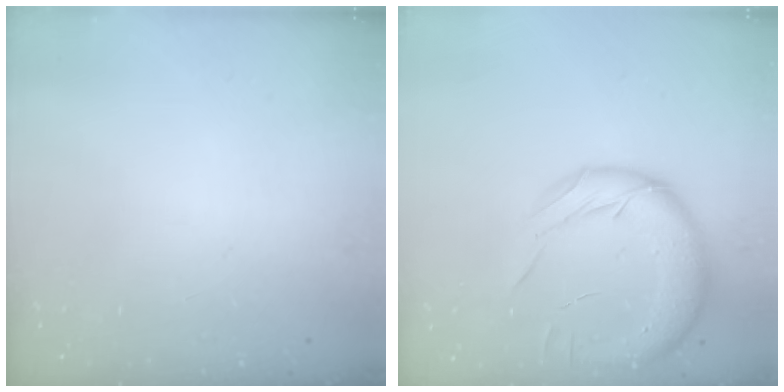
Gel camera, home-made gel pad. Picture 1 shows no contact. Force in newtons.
{"total": 16.1, "press": 15.8, "slide": 3.0}